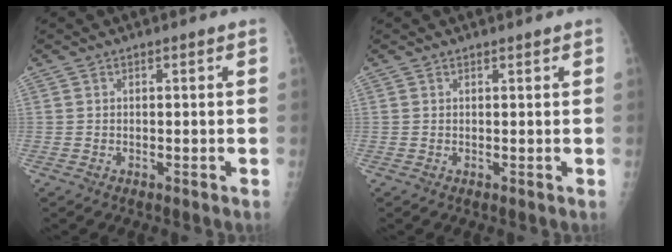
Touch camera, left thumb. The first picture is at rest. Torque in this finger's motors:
{"motor_torque": [0.11, 0.09, -0.11, -0.05, 0.00]}